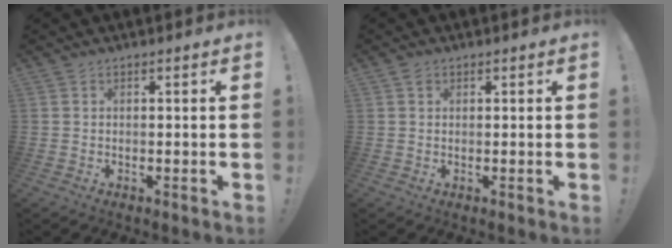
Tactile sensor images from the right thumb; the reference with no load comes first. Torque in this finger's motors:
{"motor_torque": [-0.23, 0.44, 0.43, 0.01, 0.00]}